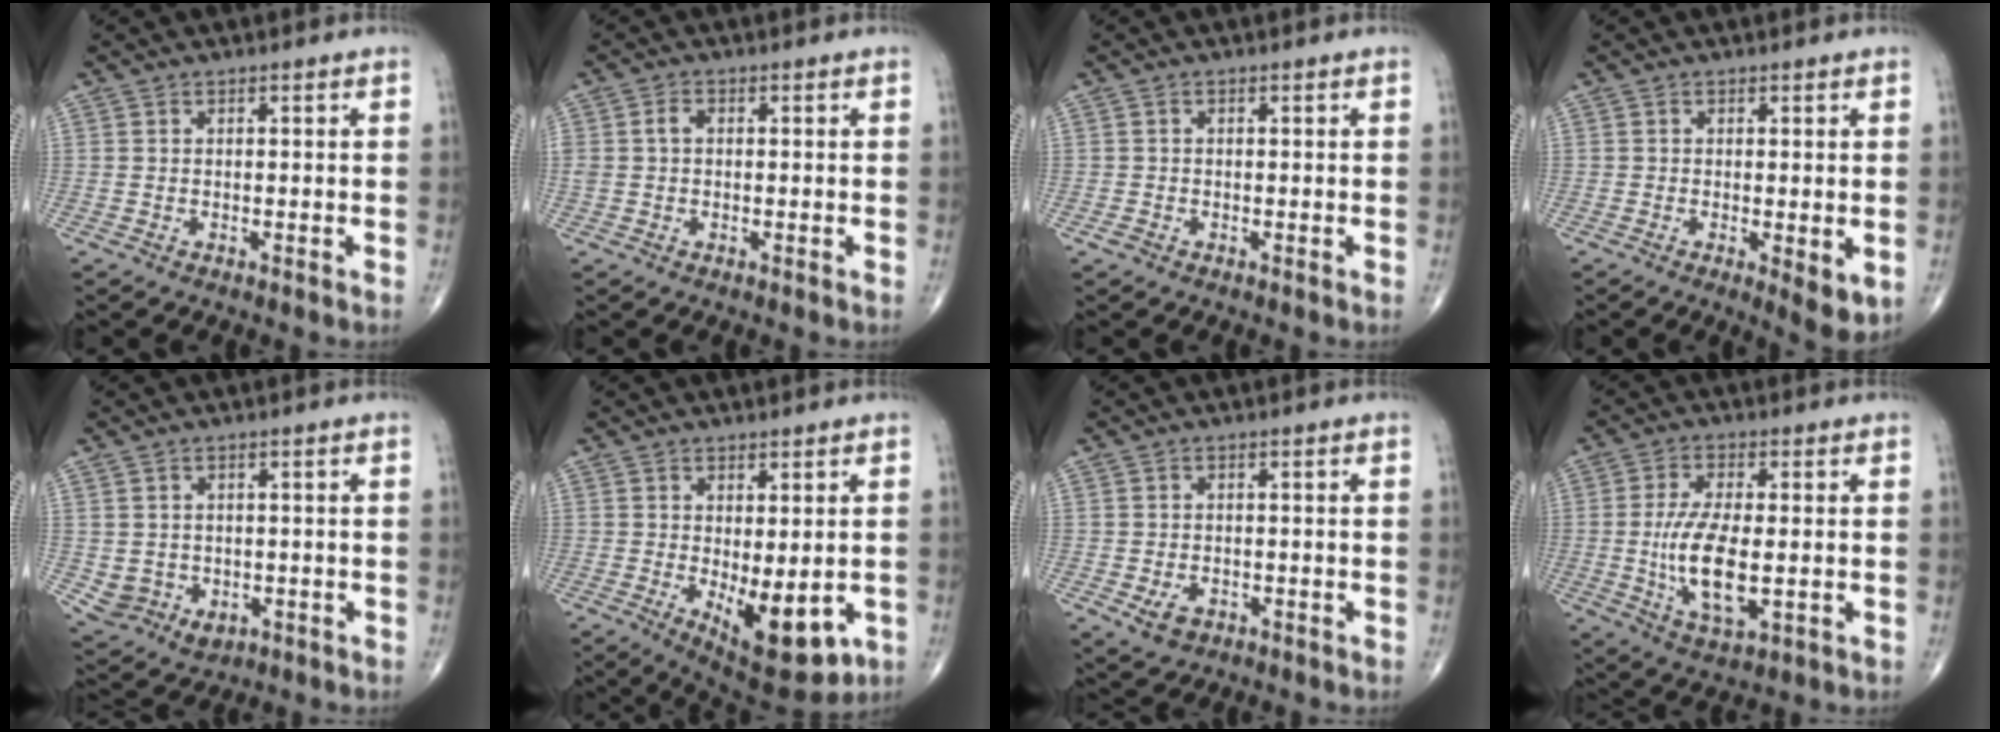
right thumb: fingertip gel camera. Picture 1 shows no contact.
{"total": 2.7, "force": [0.2, 1.9, 1.9], "torque": [-0.046, 0.013, 0.005]}
{"total": 1.0, "force": [-0.5, 0.8, 0.3], "torque": [-0.004, 0.001, -0.010]}
{"total": 5.0, "force": [-0.9, 1.7, 4.6], "torque": [-0.066, -0.017, -0.012]}
{"total": 7.0, "force": [-1.1, 6.2, 3.0], "torque": [-0.047, 0.005, 0.001]}
{"total": 12.4, "force": [-3.1, 5.5, 10.7], "torque": [-0.137, -0.017, -0.026]}
{"total": 4.0, "force": [-1.5, 2.9, 2.3], "torque": [-0.034, 0.001, -0.016]}
{"total": 11.8, "force": [-1.3, 5.0, 10.7], "torque": [-0.207, -0.011, -0.017]}